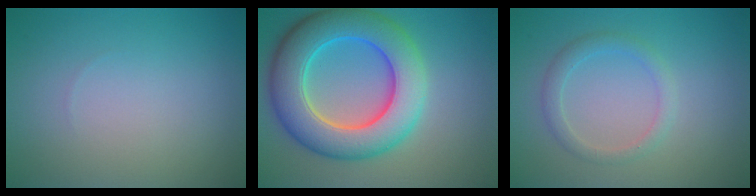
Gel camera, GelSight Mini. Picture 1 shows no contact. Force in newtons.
{"total": 9.9, "press": 9.9, "slide": 0.3}
{"total": 1.8, "press": 1.8, "slide": 0.0}